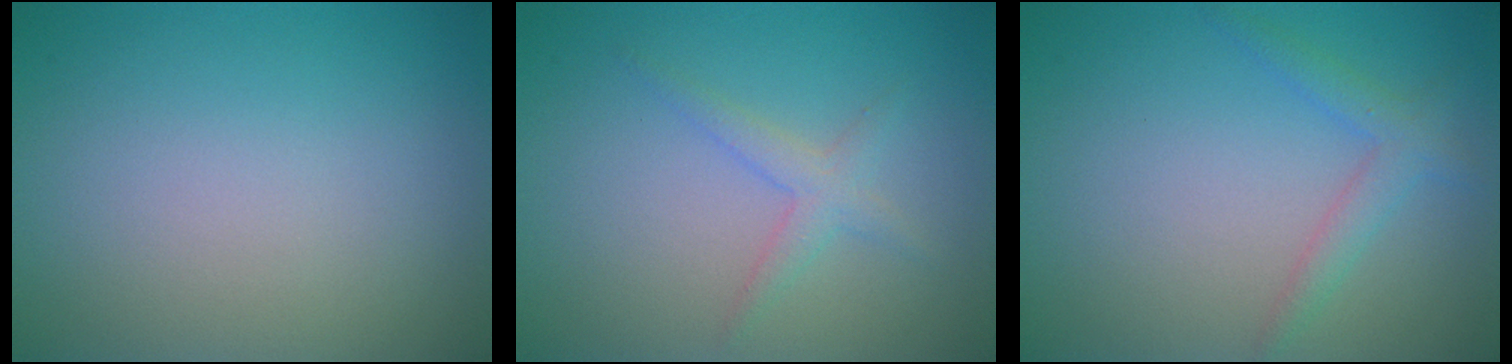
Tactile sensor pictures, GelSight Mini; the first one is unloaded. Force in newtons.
{"total": 1.8, "press": 1.8, "slide": 0.0}
{"total": 2.0, "press": 2.0, "slide": 0.1}